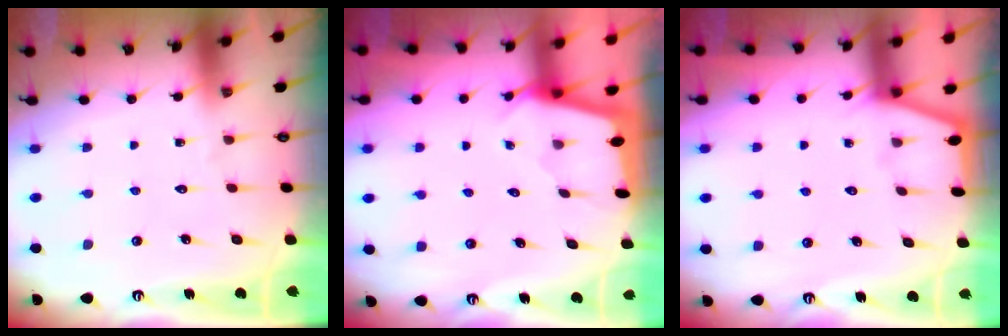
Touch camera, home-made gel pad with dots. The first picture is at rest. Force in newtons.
{"total": 1.8, "press": 1.8, "slide": 0.1}
{"total": 1.6, "press": 1.5, "slide": 0.3}